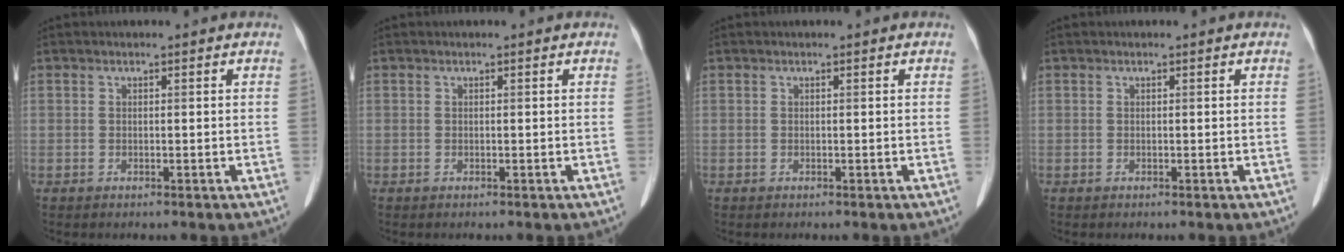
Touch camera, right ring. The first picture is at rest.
{"total": 0.0}
{"total": 0.0}
{"total": 0.0}